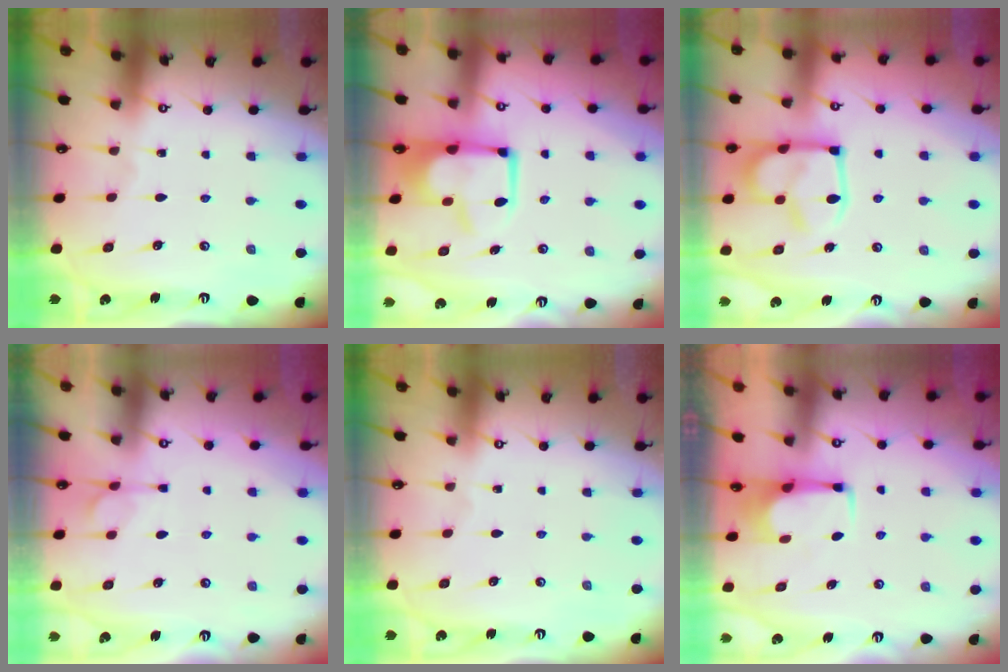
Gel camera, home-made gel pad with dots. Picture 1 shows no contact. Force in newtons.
{"total": 2.8, "press": 2.7, "slide": 0.8}
{"total": 13.3, "press": 13.2, "slide": 1.1}
{"total": 1.6, "press": 0.8, "slide": 1.3}
{"total": 0.0}
{"total": 2.6, "press": 2.6, "slide": 0.4}